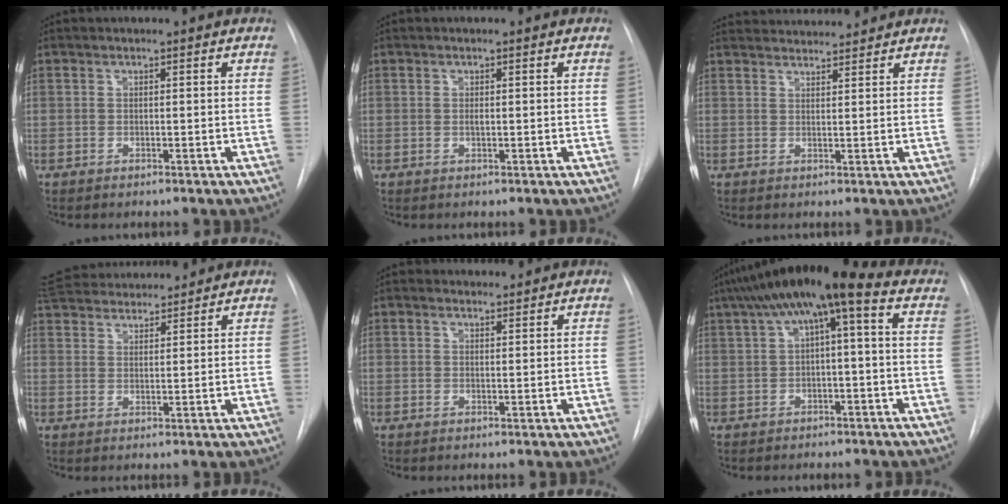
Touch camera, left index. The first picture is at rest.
{"total": 0.6, "force": [-0.1, 0.2, 0.5], "torque": [-0.011, -0.002, 0.000]}
{"total": 8.2, "force": [8.0, 0.9, 1.6], "torque": [-0.029, 0.029, 0.116]}
{"total": 12.1, "force": [11.3, 2.5, 3.6], "torque": [-0.070, 0.042, 0.184]}
{"total": 1.2, "force": [1.0, 0.6, -0.2], "torque": [0.001, 0.004, 0.012]}
{"total": 11.1, "force": [4.0, 2.0, 10.2], "torque": [-0.173, 0.054, 0.056]}